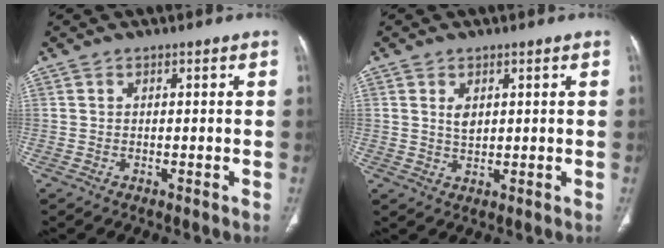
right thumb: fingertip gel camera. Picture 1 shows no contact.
{"total": 1.7, "force": [0.6, 1.1, 1.2], "torque": [-0.018, -0.005, 0.015]}